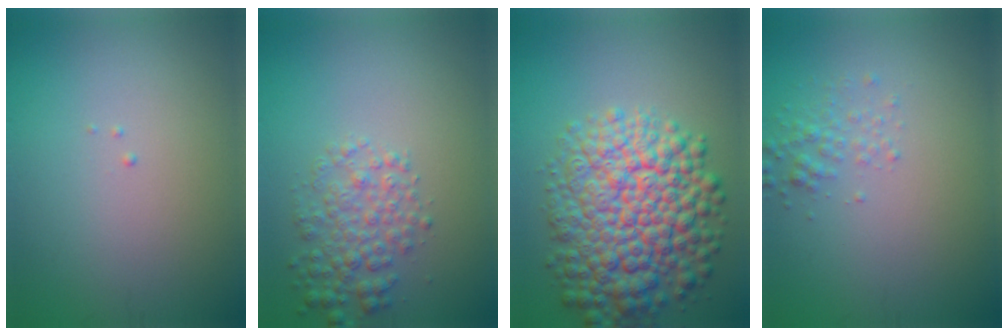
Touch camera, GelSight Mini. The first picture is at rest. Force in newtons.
{"total": 3.4, "press": 3.4, "slide": 0.1}
{"total": 11.1, "press": 11.1, "slide": 0.3}
{"total": 1.6, "press": 1.6, "slide": 0.1}